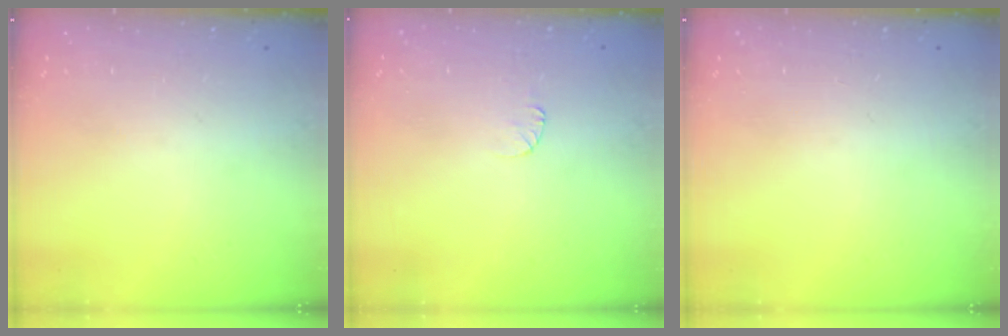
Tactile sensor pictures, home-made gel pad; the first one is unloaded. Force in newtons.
{"total": 4.0, "press": 3.9, "slide": 0.5}
{"total": 0.0}